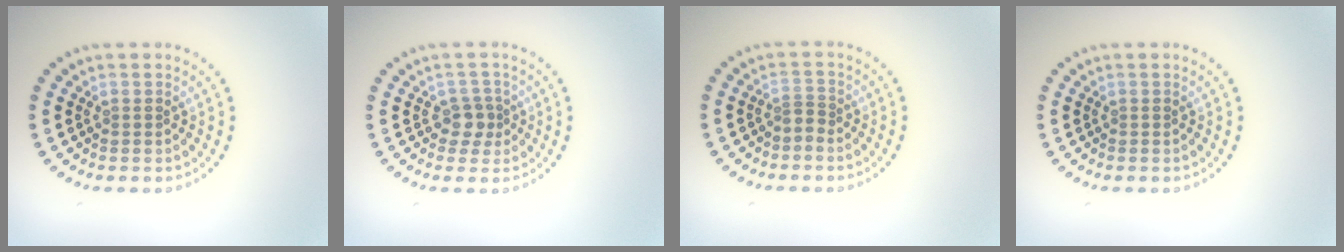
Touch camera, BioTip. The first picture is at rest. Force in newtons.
{"total": 1.8, "press": 1.6, "slide": 0.9}
{"total": 1.0, "press": 0.6, "slide": 0.8}
{"total": 0.0}